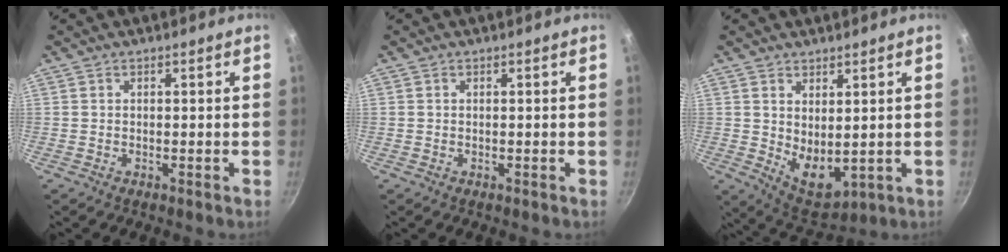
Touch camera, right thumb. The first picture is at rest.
{"total": 0.0}
{"total": 7.8, "force": [1.7, 4.4, 6.2], "torque": [-0.082, -0.032, 0.047]}